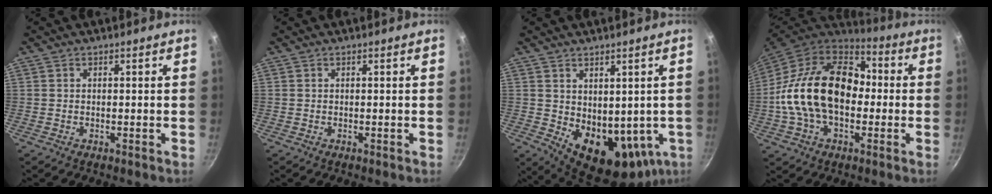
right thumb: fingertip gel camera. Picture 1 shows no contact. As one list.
[{"total": 0.0}, {"total": 14.8, "force": [-0.2, 9.9, 11.0], "torque": [-0.134, -0.024, 0.030]}, {"total": 23.7, "force": [-1.0, 15.8, 17.7], "torque": [-0.290, 0.046, -0.030]}]